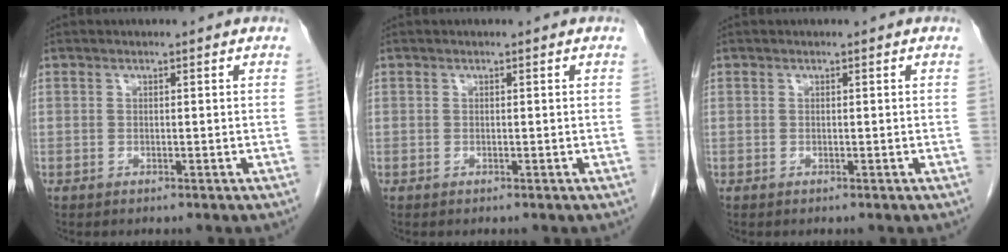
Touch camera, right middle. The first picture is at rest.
{"total": 0.0}
{"total": 0.0}